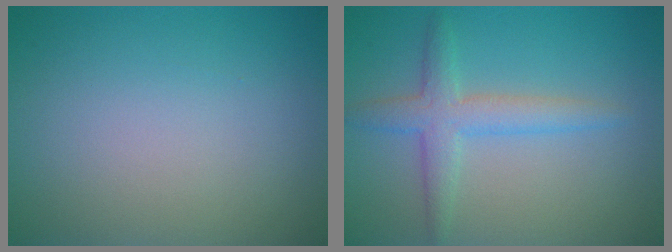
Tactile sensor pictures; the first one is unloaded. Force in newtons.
{"total": 3.2, "press": 3.2, "slide": 0.1}